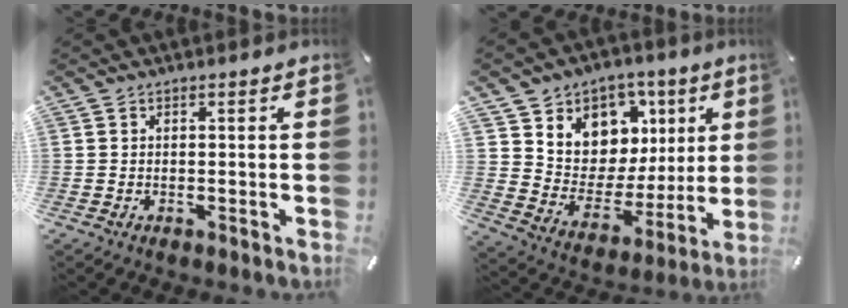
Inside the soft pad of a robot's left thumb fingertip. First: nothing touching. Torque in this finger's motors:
{"motor_torque": [0.80, 1.36, 1.68, -1.07, 0.05]}